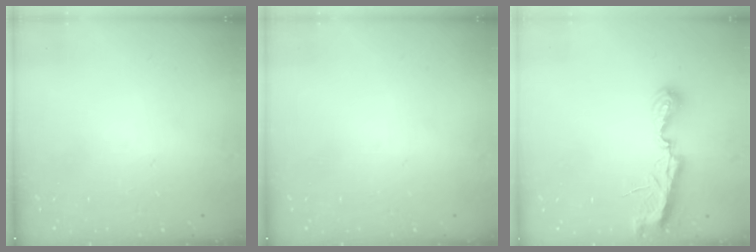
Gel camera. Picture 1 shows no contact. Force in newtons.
{"total": 0.0}
{"total": 7.2, "press": 7.2, "slide": 0.1}